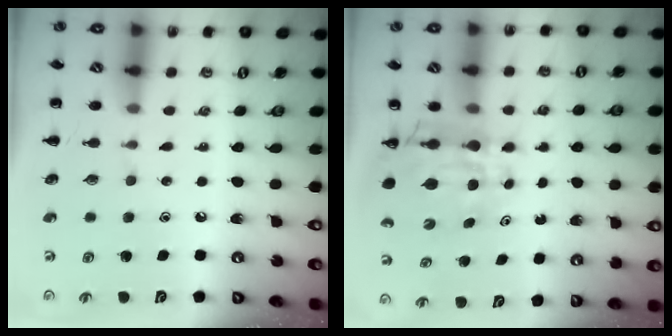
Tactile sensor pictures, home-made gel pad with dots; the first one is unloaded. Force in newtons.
{"total": 9.1, "press": 8.5, "slide": 3.3}